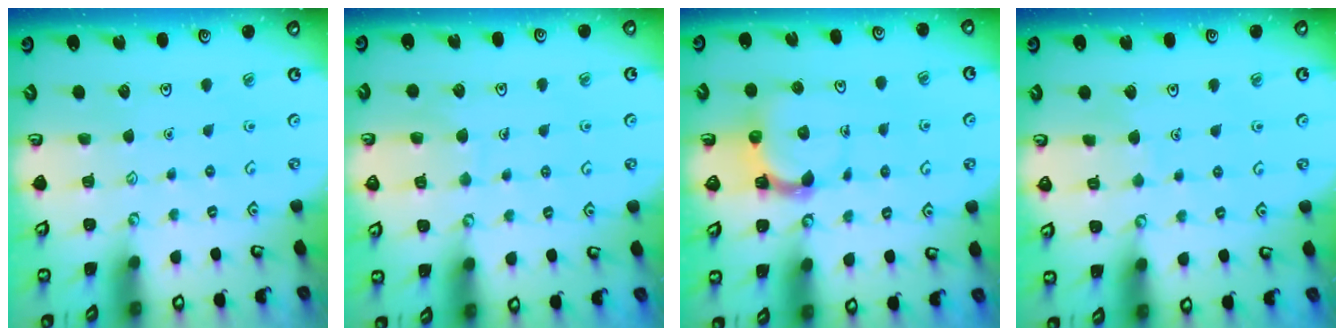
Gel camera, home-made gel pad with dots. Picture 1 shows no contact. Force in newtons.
{"total": 5.7, "press": 5.7, "slide": 0.4}
{"total": 5.7, "press": 5.6, "slide": 1.1}
{"total": 3.6, "press": 3.5, "slide": 0.2}